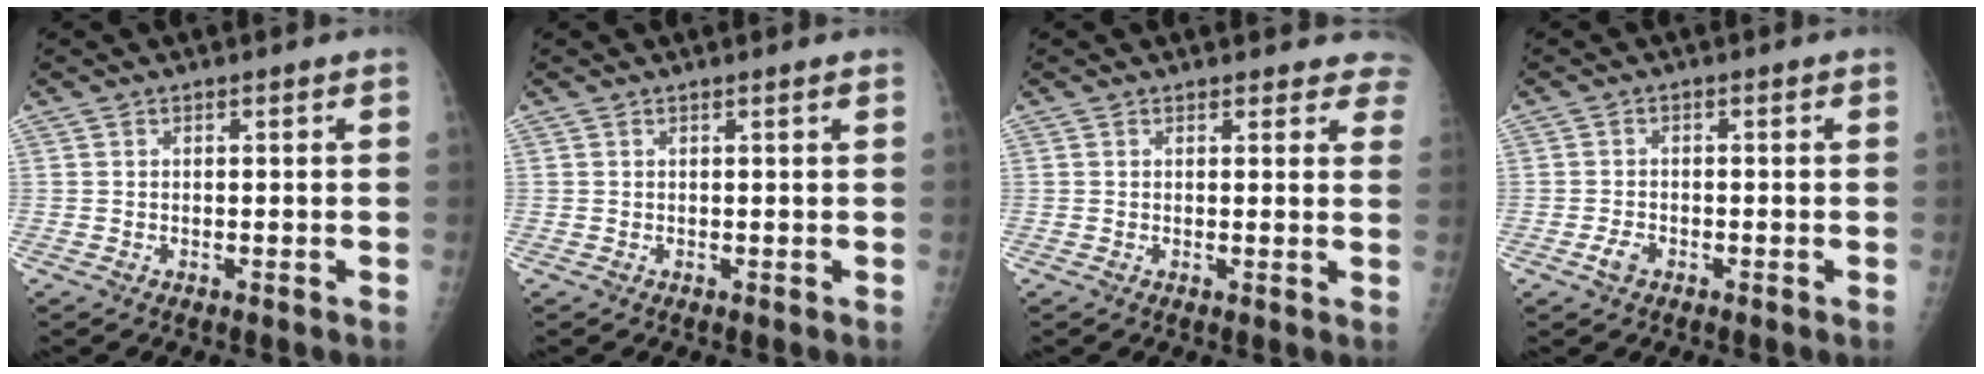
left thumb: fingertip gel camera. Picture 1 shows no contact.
{"total": 0.9, "force": [0.7, 0.0, 0.6], "torque": [-0.006, 0.002, 0.010]}
{"total": 6.2, "force": [5.6, 2.4, 1.0], "torque": [0.038, -0.020, 0.039]}
{"total": 2.4, "force": [-1.3, 1.6, 1.3], "torque": [-0.022, 0.004, -0.024]}